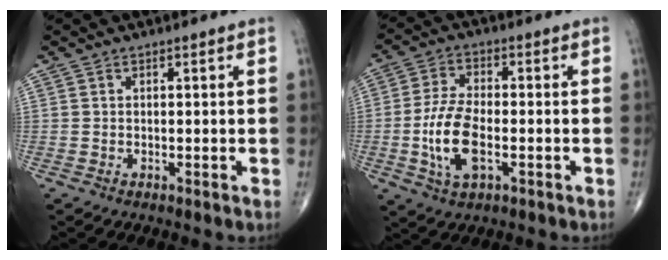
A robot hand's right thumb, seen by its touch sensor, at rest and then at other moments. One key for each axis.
{"total": 10.1, "fx": -2.3, "fy": 4.8, "fz": 8.6, "tx": -0.177, "ty": 0.009, "tz": -0.045}